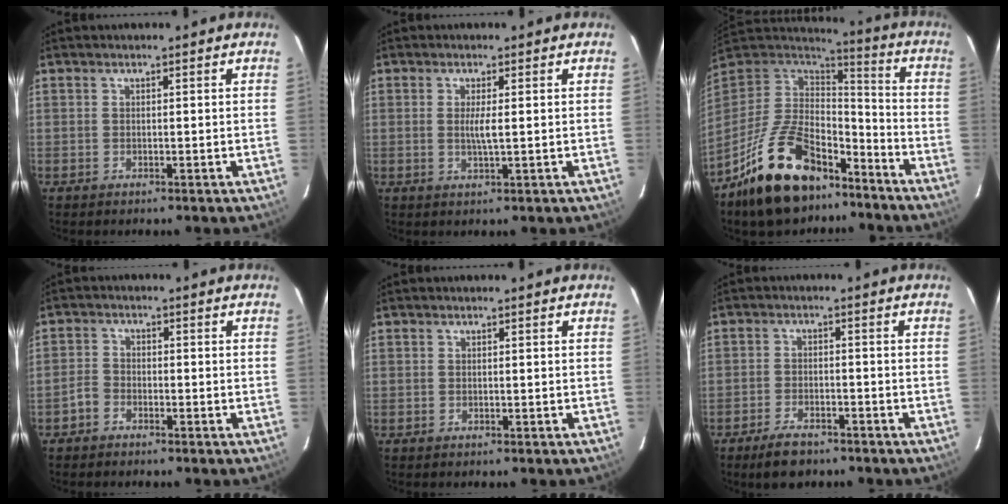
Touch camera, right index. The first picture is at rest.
{"total": 2.6, "force": [0.2, 0.1, 2.6], "torque": [-0.048, -0.005, 0.002]}
{"total": 22.0, "force": [-14.5, 10.9, 12.4], "torque": [-0.251, 0.005, -0.228]}
{"total": 2.6, "force": [-1.9, 1.7, 0.6], "torque": [-0.016, 0.009, -0.036]}
{"total": 0.0}
{"total": 6.1, "force": [-4.7, 2.5, 3.0], "torque": [-0.076, -0.001, -0.080]}